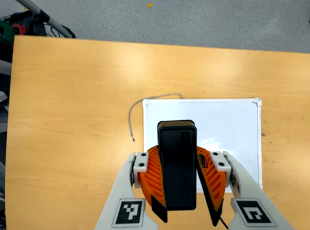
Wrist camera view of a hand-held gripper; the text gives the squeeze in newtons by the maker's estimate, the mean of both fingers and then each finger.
{"total": 9.9, "left": 9.7, "right": 10.0}